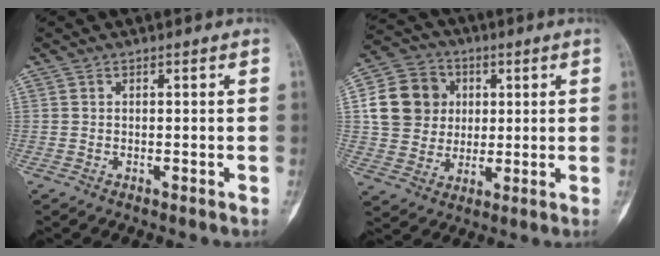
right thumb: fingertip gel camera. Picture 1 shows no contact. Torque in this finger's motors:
{"motor_torque": [1.27, 1.24, 0.37, -0.33, 0.05]}